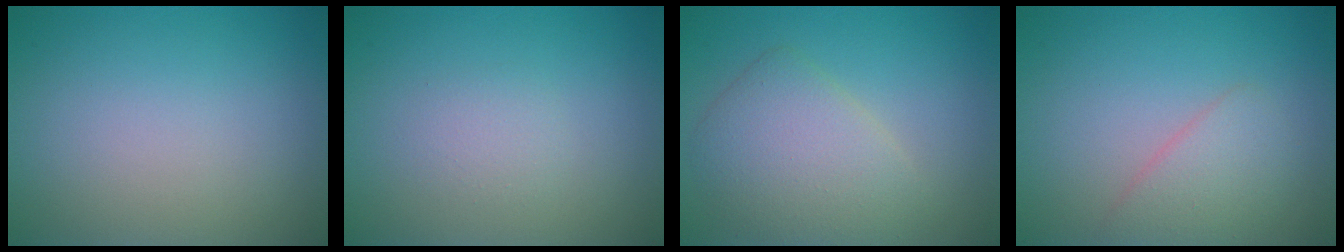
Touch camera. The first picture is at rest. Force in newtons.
{"total": 1.2, "press": 1.2, "slide": 0.0}
{"total": 4.5, "press": 4.5, "slide": 0.2}
{"total": 2.3, "press": 2.3, "slide": 0.0}